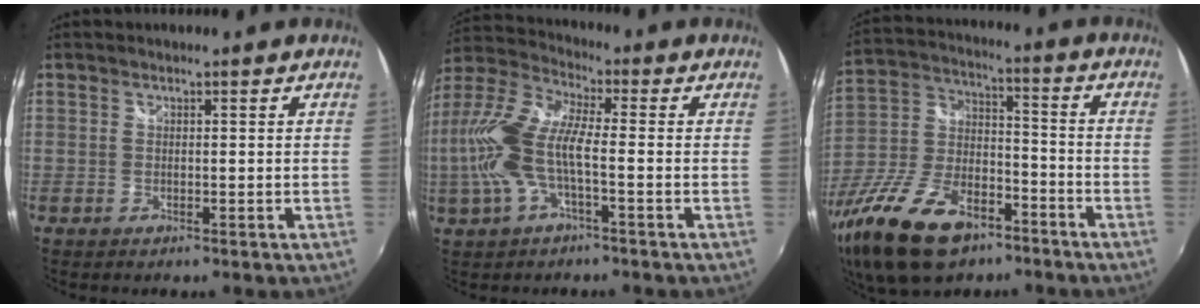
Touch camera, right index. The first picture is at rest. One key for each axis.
{"total": 13.6, "fx": -2.1, "fy": 4.3, "fz": 12.7, "tx": -0.263, "ty": 0.004, "tz": -0.040}
{"total": 22.2, "fx": -13.5, "fy": 10.7, "fz": 13.9, "tx": -0.302, "ty": -0.016, "tz": -0.233}